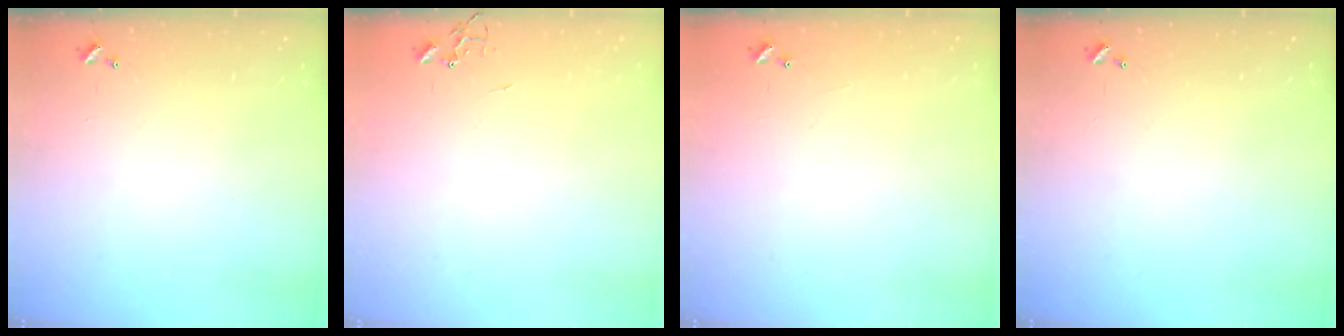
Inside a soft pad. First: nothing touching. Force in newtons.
{"total": 0.0}
{"total": 3.7, "press": 3.6, "slide": 0.4}
{"total": 0.0}